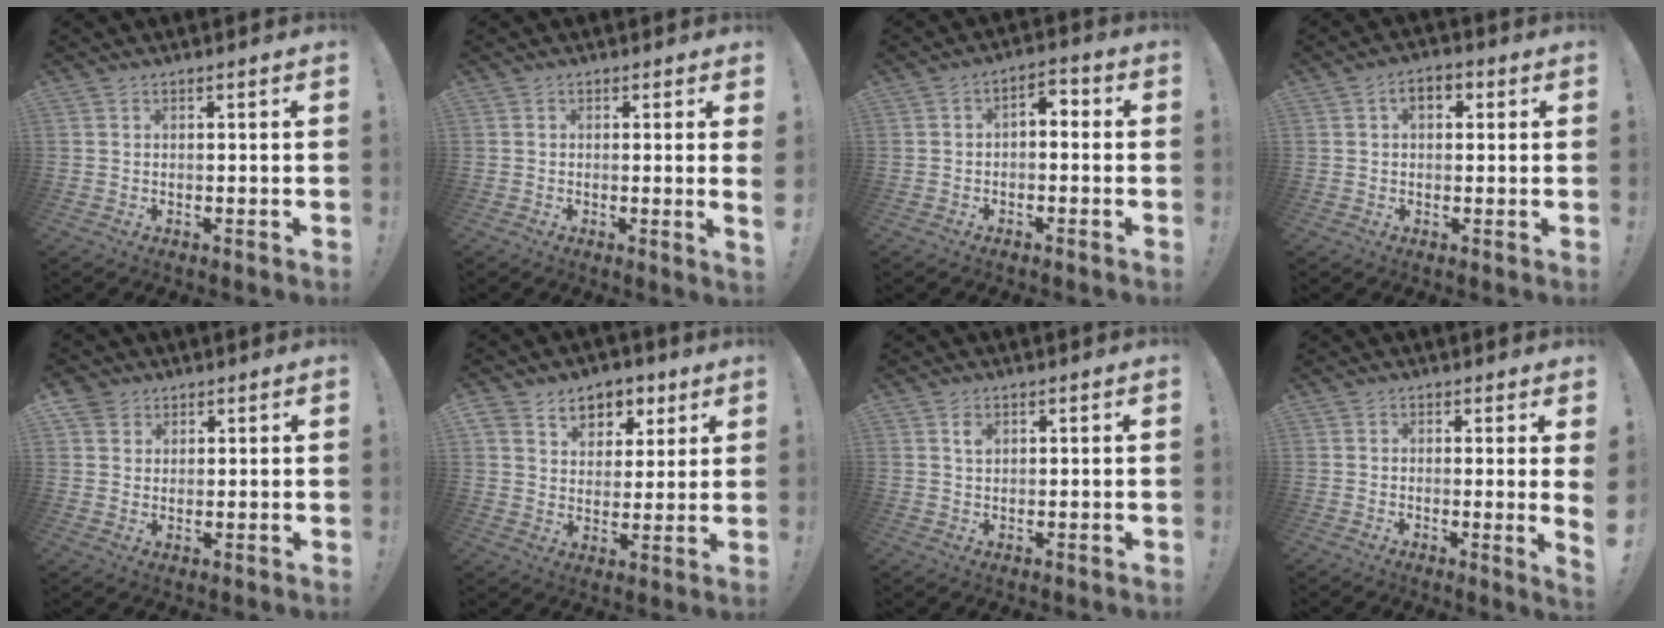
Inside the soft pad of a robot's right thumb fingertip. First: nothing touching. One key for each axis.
{"total": 2.3, "fx": 0.3, "fy": -0.5, "fz": 2.2, "tx": -0.023, "ty": -0.012, "tz": 0.001}
{"total": 3.9, "fx": -1.6, "fy": 2.4, "fz": 2.5, "tx": -0.034, "ty": 0.010, "tz": -0.032}
{"total": 5.0, "fx": 1.1, "fy": 3.3, "fz": 3.6, "tx": -0.049, "ty": 0.009, "tz": 0.017}
{"total": 4.3, "fx": 2.7, "fy": 3.2, "fz": 0.7, "tx": -0.011, "ty": -0.012, "tz": 0.051}
{"total": 9.0, "fx": 4.8, "fy": 7.1, "fz": 2.7, "tx": -0.030, "ty": -0.030, "tz": 0.092}
{"total": 2.1, "fx": 1.1, "fy": 1.2, "fz": 1.3, "tx": -0.004, "ty": -0.008, "tz": 0.016}
{"total": 2.8, "fx": 0.7, "fy": -0.3, "fz": 2.7, "tx": -0.033, "ty": -0.016, "tz": 0.010}